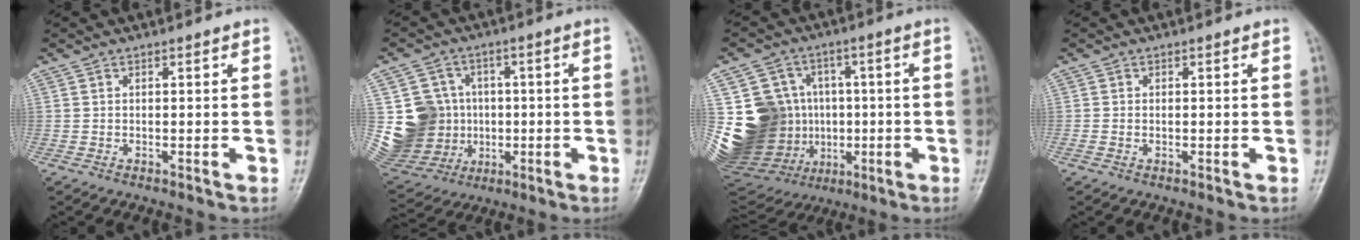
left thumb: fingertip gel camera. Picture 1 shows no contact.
{"total": 15.5, "force": [0.5, 14.3, 5.9], "torque": [-0.094, 0.019, 0.034]}
{"total": 23.0, "force": [-0.1, 19.8, 11.7], "torque": [-0.218, 0.030, 0.032]}
{"total": 0.9, "force": [-0.1, 0.5, 0.7], "torque": [-0.022, 0.010, 0.003]}